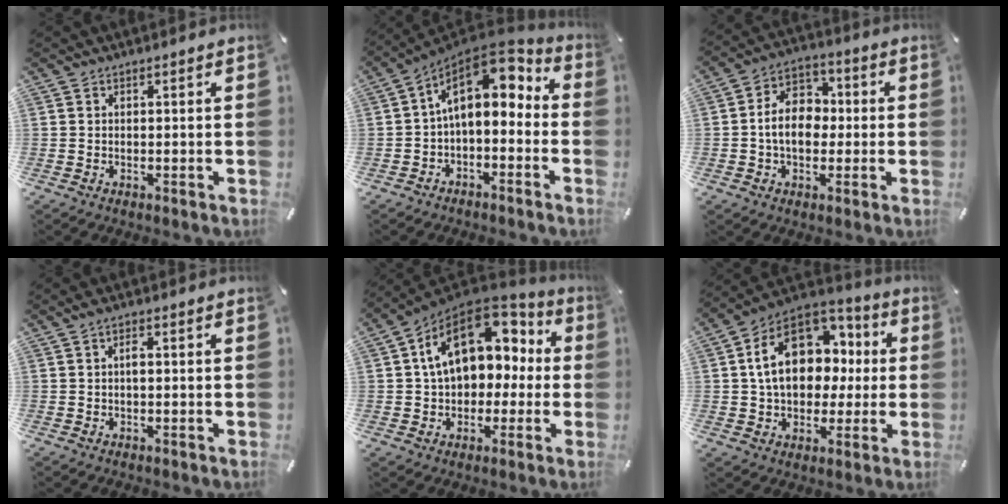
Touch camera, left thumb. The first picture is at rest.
{"total": 12.6, "force": [4.5, 7.4, 9.2], "torque": [-0.142, -0.043, 0.076]}
{"total": 9.9, "force": [-0.8, 7.6, 6.3], "torque": [-0.115, 0.019, -0.014]}
{"total": 2.1, "force": [0.1, 0.9, 1.9], "torque": [-0.038, 0.004, 0.000]}
{"total": 16.8, "force": [4.4, 11.9, 10.9], "torque": [-0.184, -0.008, 0.079]}
{"total": 18.9, "force": [3.6, 13.9, 12.3], "torque": [-0.206, -0.005, 0.067]}